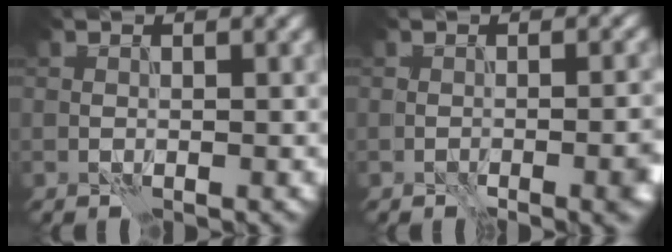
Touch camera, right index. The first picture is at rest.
{"total": 3.4, "force": [-1.7, 0.7, 2.8], "torque": [-0.037, -0.002, -0.021]}